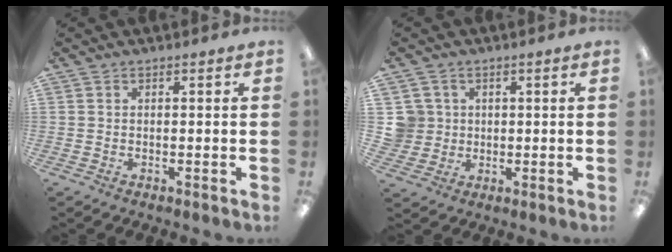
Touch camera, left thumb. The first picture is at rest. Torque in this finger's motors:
{"motor_torque": [-0.03, 0.02, 0.11, -0.21, 0.00]}